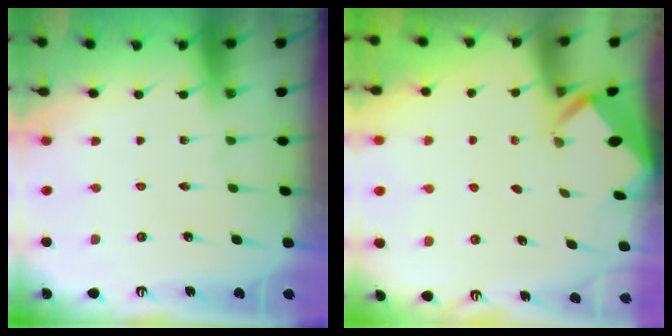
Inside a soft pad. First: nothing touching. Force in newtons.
{"total": 1.8, "press": 1.8, "slide": 0.1}